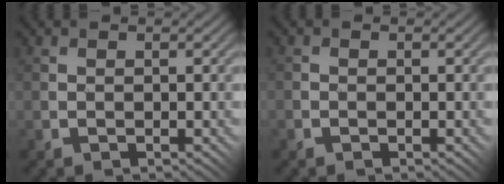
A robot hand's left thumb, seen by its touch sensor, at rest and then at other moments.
{"total": 0.8, "force": [-0.4, 0.6, -0.2], "torque": [0.011, 0.002, -0.015]}